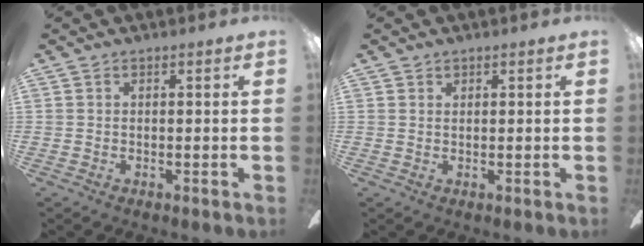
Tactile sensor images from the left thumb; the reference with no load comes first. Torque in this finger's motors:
{"motor_torque": [-0.21, -0.01, -0.24, 0.23, -0.02]}